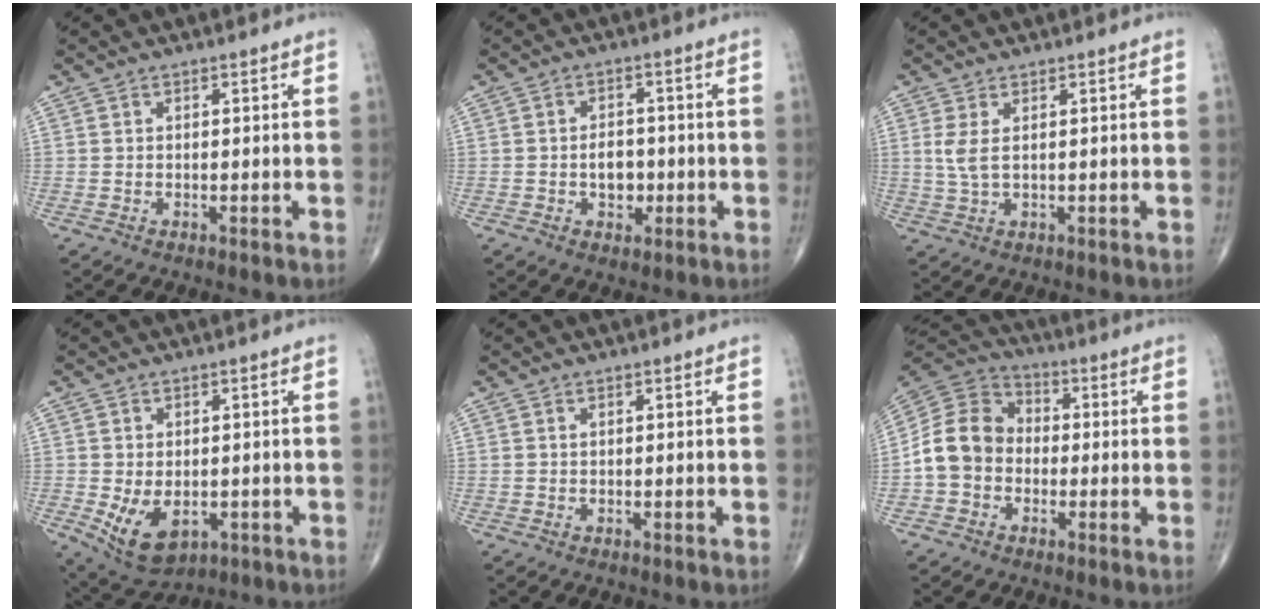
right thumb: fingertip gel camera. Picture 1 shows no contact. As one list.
[{"total": 4.8, "force": [-1.0, 3.4, 3.2], "torque": [-0.028, 0.008, -0.014]}, {"total": 3.3, "force": [0.8, 1.2, 3.0], "torque": [-0.076, -0.001, 0.023]}, {"total": 8.7, "force": [-2.1, 5.6, 6.3], "torque": [-0.100, -0.007, -0.018]}, {"total": 0.0}, {"total": 11.1, "force": [-1.7, 9.2, 6.0], "torque": [-0.103, 0.037, -0.045]}]